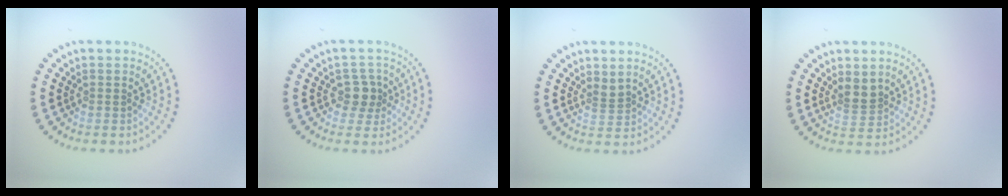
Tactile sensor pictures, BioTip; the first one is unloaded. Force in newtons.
{"total": 2.1, "press": 1.7, "slide": 1.2}
{"total": 1.0, "press": 0.6, "slide": 0.8}
{"total": 1.8, "press": 1.4, "slide": 1.2}